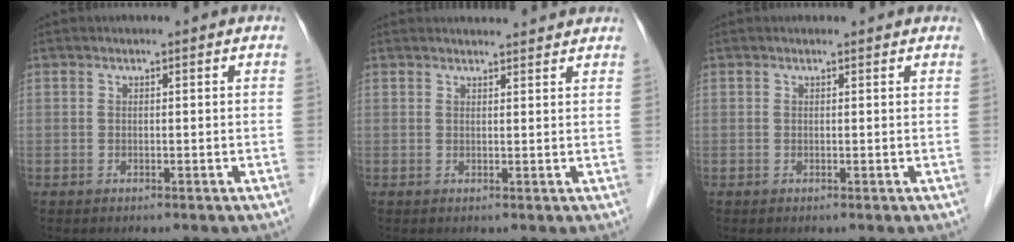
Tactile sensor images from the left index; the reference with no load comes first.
{"total": 7.2, "force": [6.9, 0.8, 1.6], "torque": [-0.015, 0.023, 0.072]}
{"total": 1.9, "force": [1.8, 0.5, 0.4], "torque": [-0.015, 0.014, 0.015]}